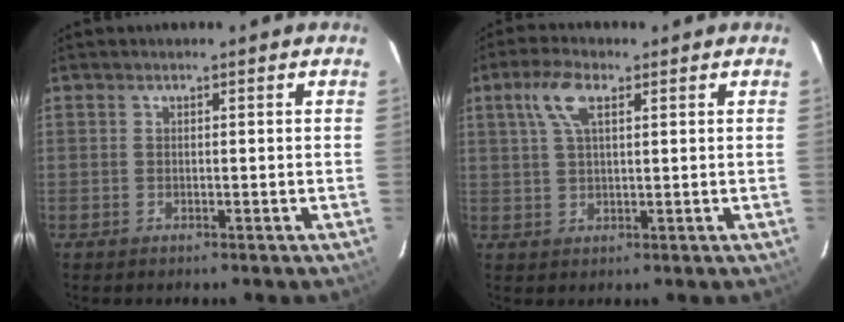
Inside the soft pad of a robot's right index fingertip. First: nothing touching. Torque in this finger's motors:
{"motor_torque": [0.12, 0.08, 0.33, 0.08]}